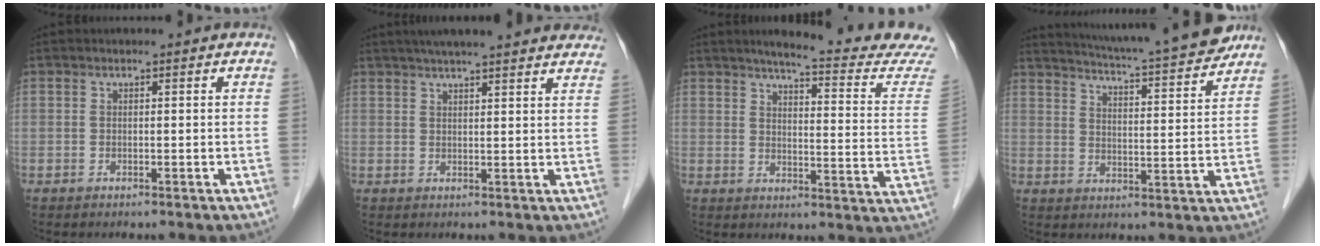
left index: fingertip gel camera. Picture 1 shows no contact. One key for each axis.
{"total": 19.1, "fx": 16.6, "fy": 1.9, "fz": 9.3, "tx": -0.134, "ty": 0.031, "tz": 0.205}
{"total": 17.2, "fx": 16.0, "fy": -0.8, "fz": 6.2, "tx": -0.081, "ty": -0.091, "tz": 0.177}
{"total": 18.1, "fx": 16.4, "fy": 0.6, "fz": 7.6, "tx": -0.125, "ty": -0.013, "tz": 0.226}